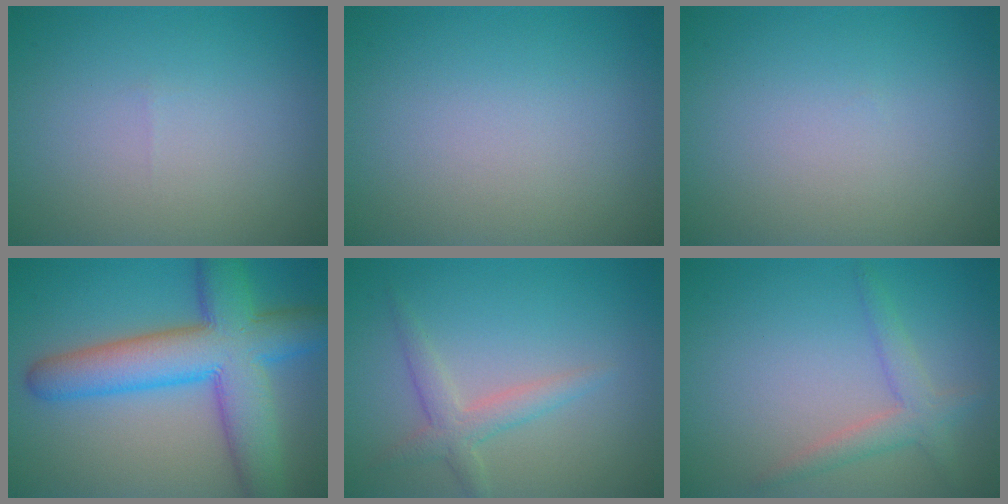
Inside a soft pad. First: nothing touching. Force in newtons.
{"total": 0.0}
{"total": 0.0}
{"total": 10.4, "press": 10.4, "slide": 0.2}
{"total": 2.4, "press": 2.4, "slide": 0.1}
{"total": 2.4, "press": 2.4, "slide": 0.2}